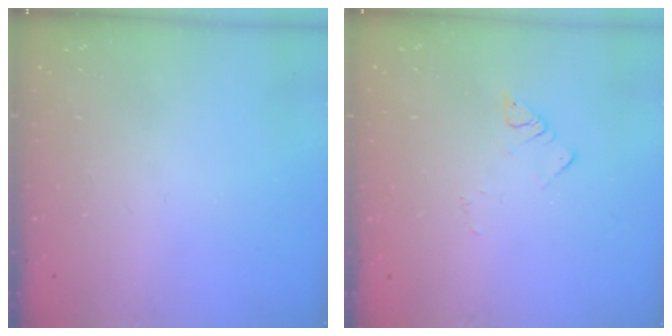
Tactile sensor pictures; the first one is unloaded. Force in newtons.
{"total": 2.6, "press": 2.6, "slide": 0.3}